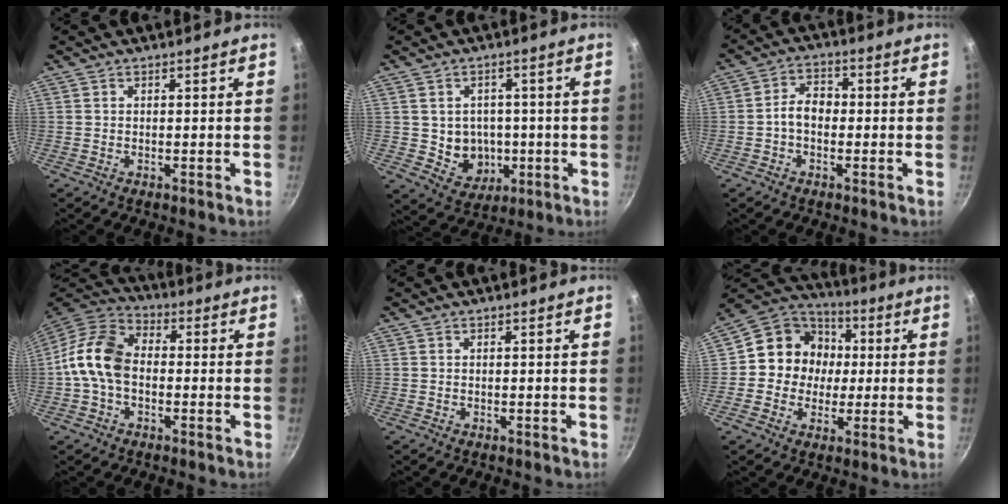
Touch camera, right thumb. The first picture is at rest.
{"total": 8.0, "force": [-0.6, 7.0, 3.7], "torque": [-0.026, 0.005, 0.004]}
{"total": 5.1, "force": [-0.8, 3.6, 3.5], "torque": [-0.041, 0.023, -0.023]}
{"total": 12.0, "force": [-1.1, 8.4, 8.5], "torque": [-0.140, 0.034, -0.041]}
{"total": 0.0}
{"total": 13.1, "force": [0.7, 11.8, 5.5], "torque": [-0.051, 0.023, -0.005]}